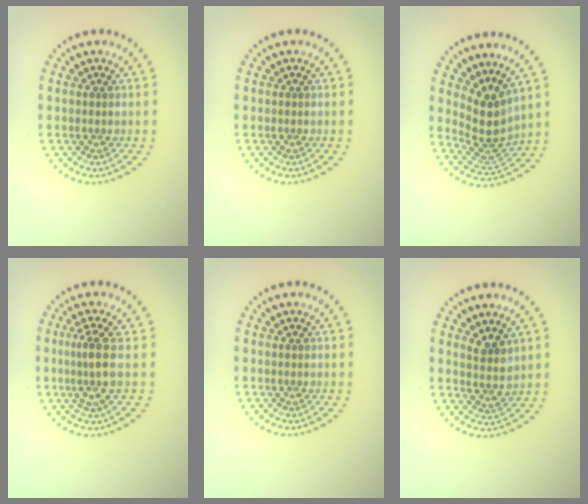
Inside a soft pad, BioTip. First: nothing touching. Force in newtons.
{"total": 0.0}
{"total": 3.6, "press": 2.7, "slide": 2.5}
{"total": 3.0, "press": 2.5, "slide": 1.7}
{"total": 0.0}
{"total": 2.2, "press": 1.8, "slide": 1.2}